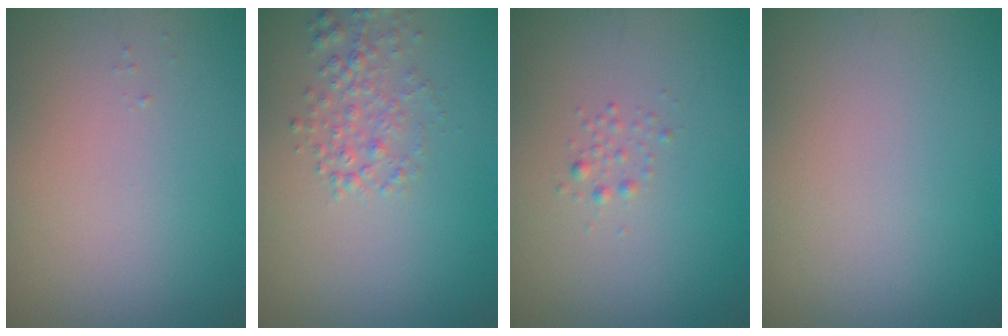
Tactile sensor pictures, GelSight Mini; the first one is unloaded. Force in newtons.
{"total": 2.3, "press": 2.3, "slide": 0.1}
{"total": 0.8, "press": 0.8, "slide": 0.0}
{"total": 0.0}